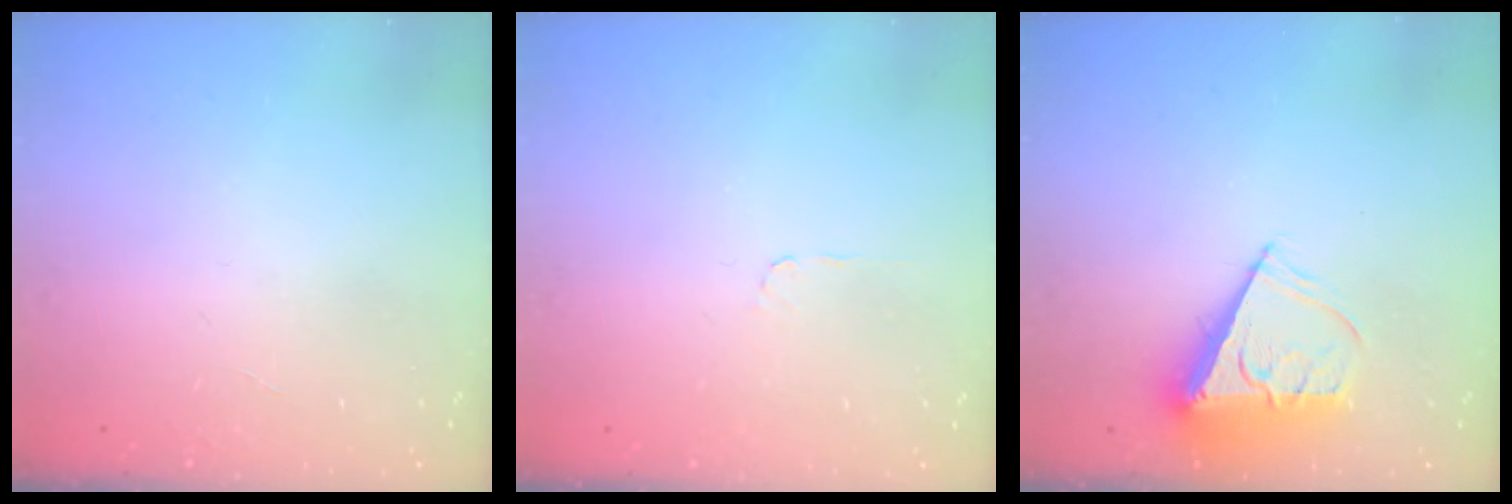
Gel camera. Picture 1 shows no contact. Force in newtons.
{"total": 2.7, "press": 2.6, "slide": 0.3}
{"total": 8.9, "press": 8.9, "slide": 0.3}